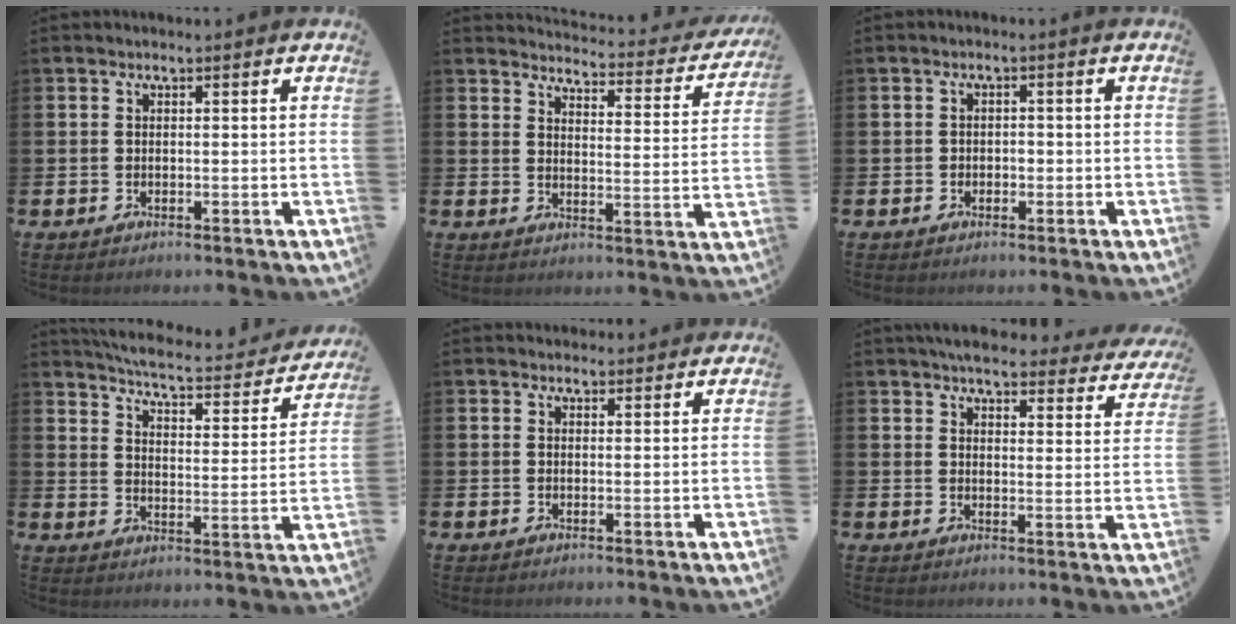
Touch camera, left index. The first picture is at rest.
{"total": 3.3, "force": [3.2, 0.6, 0.6], "torque": [-0.020, -0.034, 0.046]}
{"total": 1.1, "force": [-0.4, 0.9, 0.4], "torque": [-0.011, 0.002, -0.009]}
{"total": 5.7, "force": [5.3, 0.7, 1.9], "torque": [-0.058, -0.046, 0.084]}
{"total": 1.5, "force": [1.3, 0.6, 0.0], "torque": [0.007, 0.001, 0.024]}
{"total": 5.1, "force": [4.9, 0.9, 1.1], "torque": [-0.029, -0.032, 0.085]}